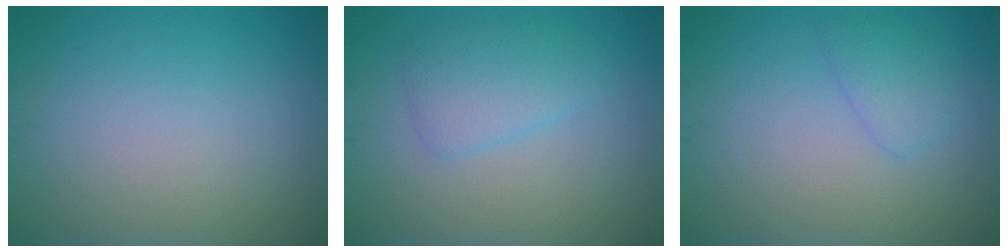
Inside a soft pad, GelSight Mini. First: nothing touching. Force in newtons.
{"total": 2.6, "press": 2.6, "slide": 0.1}
{"total": 1.8, "press": 1.8, "slide": 0.1}